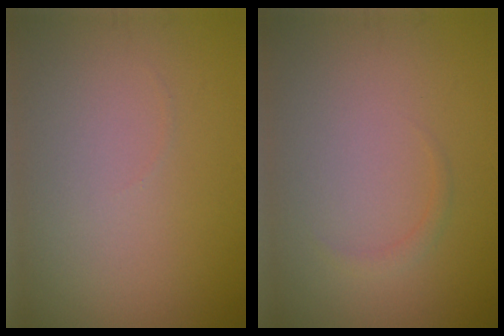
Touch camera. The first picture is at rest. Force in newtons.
{"total": 0.8, "press": 0.8, "slide": 0.1}